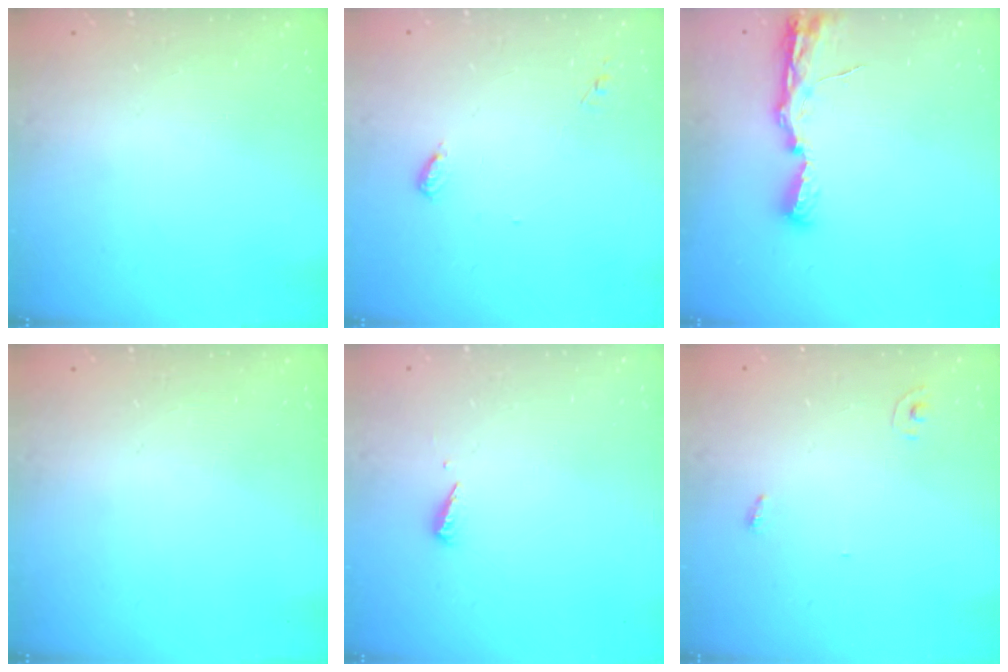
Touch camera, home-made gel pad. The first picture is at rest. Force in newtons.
{"total": 4.6, "press": 4.6, "slide": 0.4}
{"total": 8.1, "press": 8.1, "slide": 0.8}
{"total": 0.0}
{"total": 2.5, "press": 2.5, "slide": 0.1}
{"total": 2.8, "press": 2.8, "slide": 0.1}